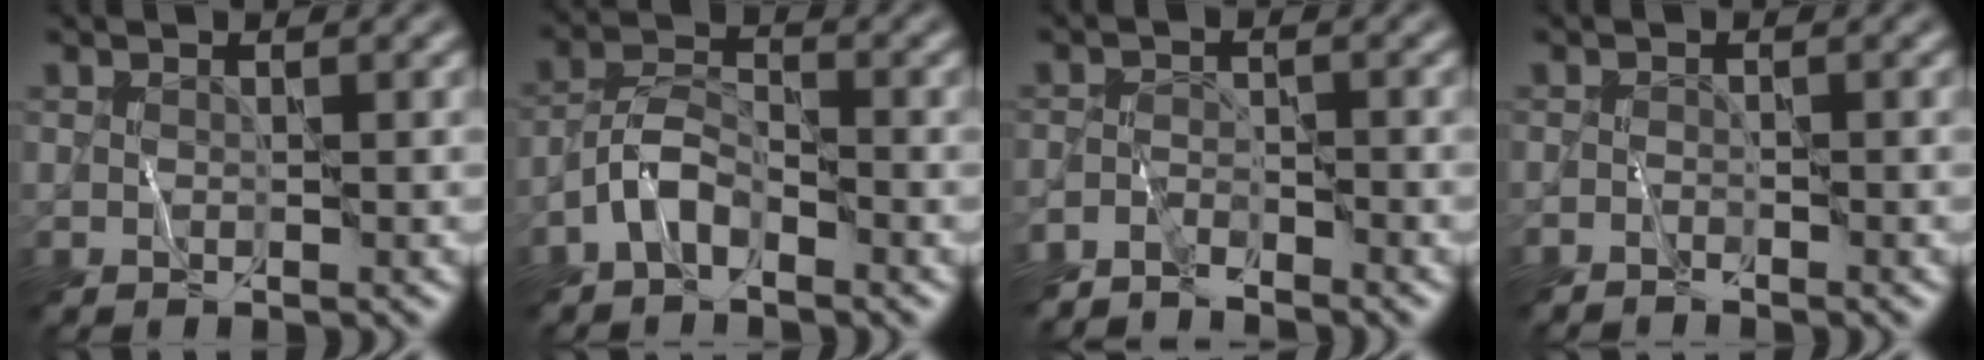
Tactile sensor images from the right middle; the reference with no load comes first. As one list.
[{"total": 3.0, "force": [-2.0, 1.4, 1.8], "torque": [-0.031, 0.013, -0.049]}, {"total": 2.6, "force": [-2.5, 0.5, 0.5], "torque": [-0.009, 0.001, -0.057]}, {"total": 1.0, "force": [-1.0, 0.1, 0.0], "torque": [0.000, 0.000, -0.023]}]